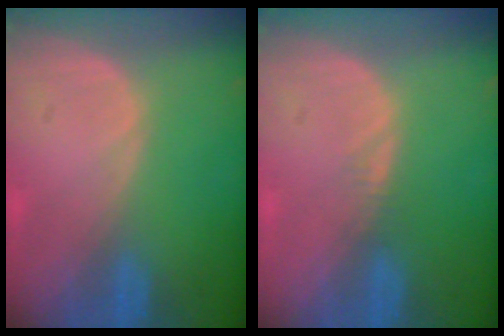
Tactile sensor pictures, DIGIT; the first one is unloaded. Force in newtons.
{"total": 0.8, "press": 0.8, "slide": 0.1}